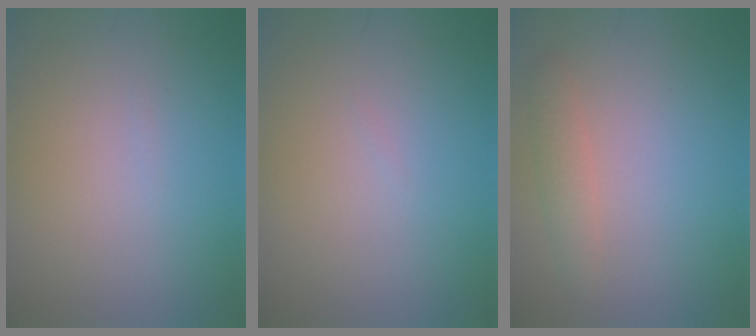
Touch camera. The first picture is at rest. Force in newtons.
{"total": 0.0}
{"total": 1.7, "press": 1.7, "slide": 0.0}